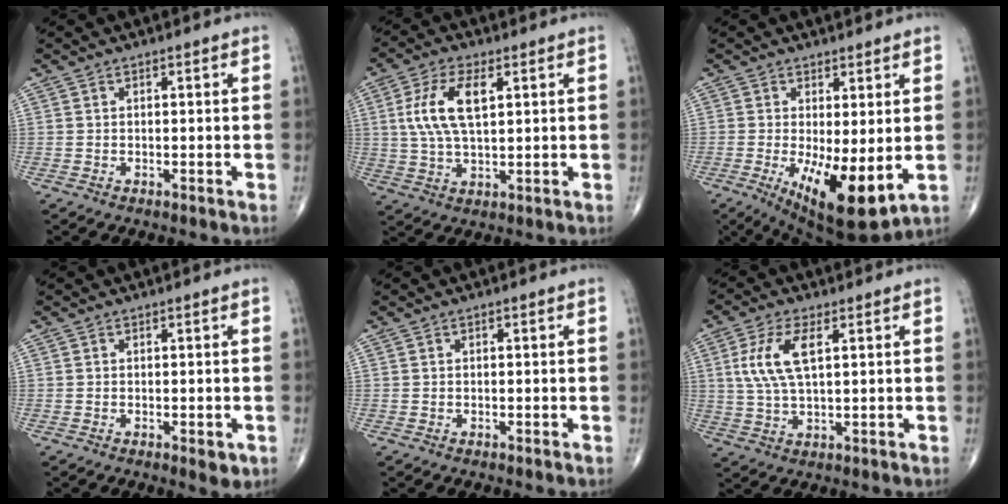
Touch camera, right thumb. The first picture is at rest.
{"total": 10.1, "force": [2.6, 4.5, 8.6], "torque": [-0.179, 0.000, 0.053]}
{"total": 12.0, "force": [-2.0, 4.1, 11.1], "torque": [-0.178, -0.030, -0.016]}
{"total": 2.3, "force": [-0.7, 1.0, 1.9], "torque": [-0.016, -0.003, -0.007]}
{"total": 0.0}
{"total": 8.8, "force": [2.4, 3.6, 7.6], "torque": [-0.168, -0.001, 0.052]}